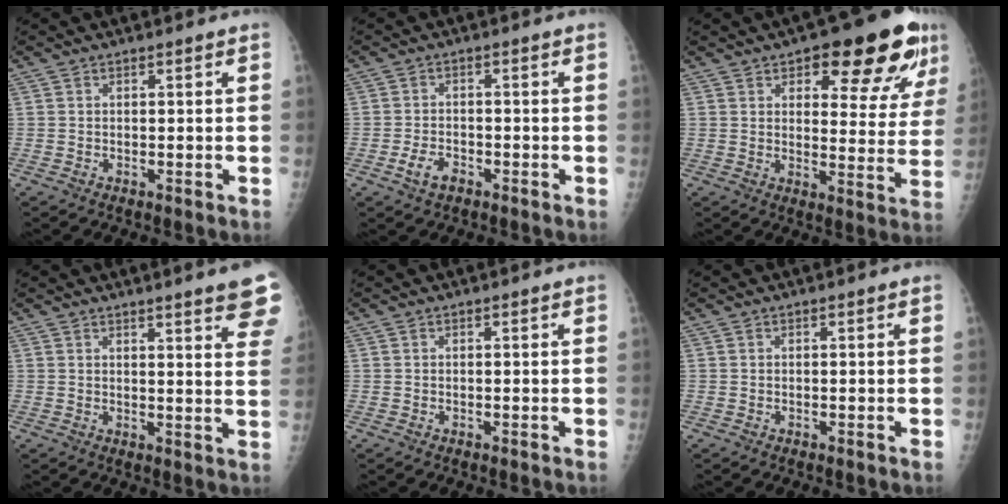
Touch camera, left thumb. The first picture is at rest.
{"total": 3.5, "force": [-1.9, 2.0, 2.1], "torque": [-0.042, 0.011, -0.033]}
{"total": 17.0, "force": [9.4, 6.6, 12.5], "torque": [-0.111, -0.033, 0.122]}
{"total": 12.0, "force": [8.8, 1.6, 8.0], "torque": [-0.073, -0.036, 0.089]}
{"total": 0.0}
{"total": 0.0}